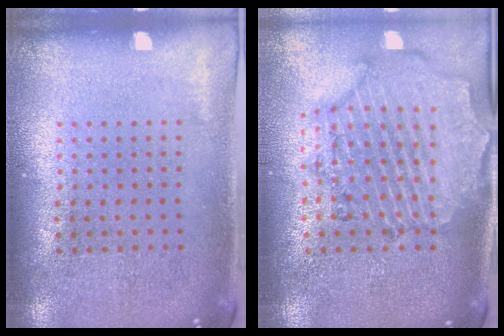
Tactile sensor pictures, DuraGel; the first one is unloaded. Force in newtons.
{"total": 1.7, "press": 1.7, "slide": 0.3}